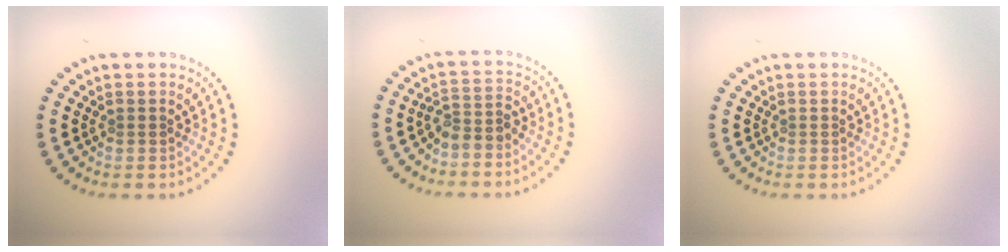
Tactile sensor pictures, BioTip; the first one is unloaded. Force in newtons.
{"total": 2.4, "press": 1.9, "slide": 1.5}
{"total": 0.0}